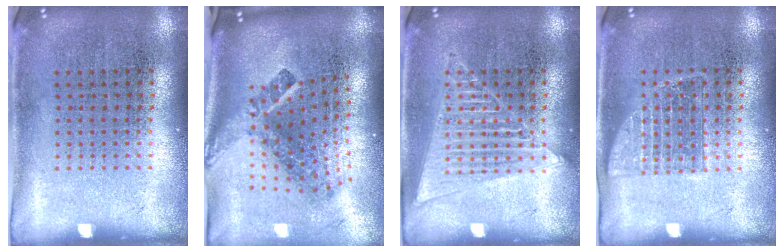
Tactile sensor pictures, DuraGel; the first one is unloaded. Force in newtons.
{"total": 2.7, "press": 1.6, "slide": 2.1}
{"total": 2.6, "press": 2.5, "slide": 0.3}
{"total": 1.0, "press": 1.0, "slide": 0.3}